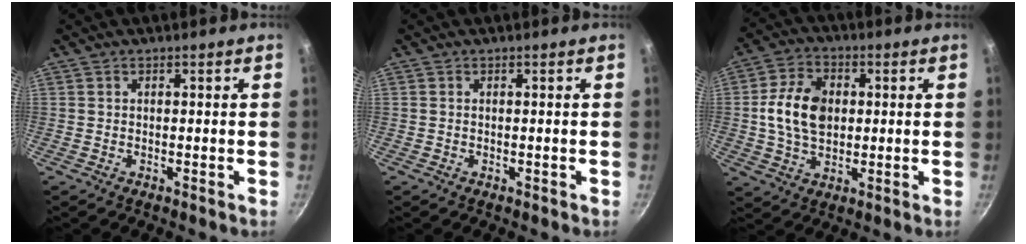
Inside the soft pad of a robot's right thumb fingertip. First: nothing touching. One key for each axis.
{"total": 0.0}
{"total": 11.3, "fx": 0.8, "fy": 7.8, "fz": 8.1, "tx": -0.134, "ty": 0.011, "tz": 0.006}